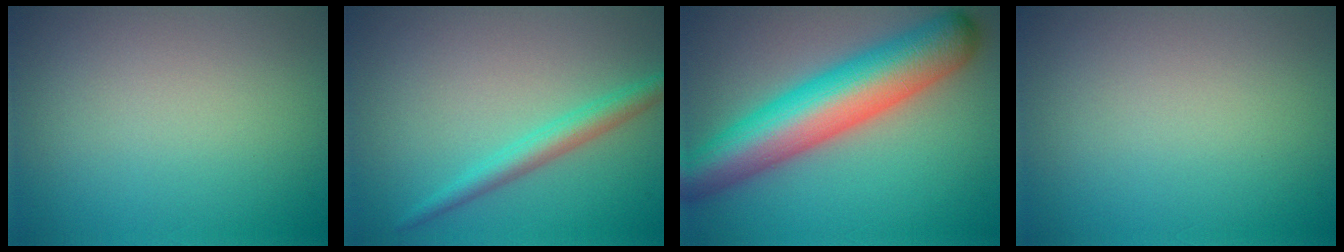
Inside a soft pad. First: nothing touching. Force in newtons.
{"total": 2.5, "press": 2.5, "slide": 0.1}
{"total": 10.4, "press": 10.4, "slide": 0.2}
{"total": 0.0}